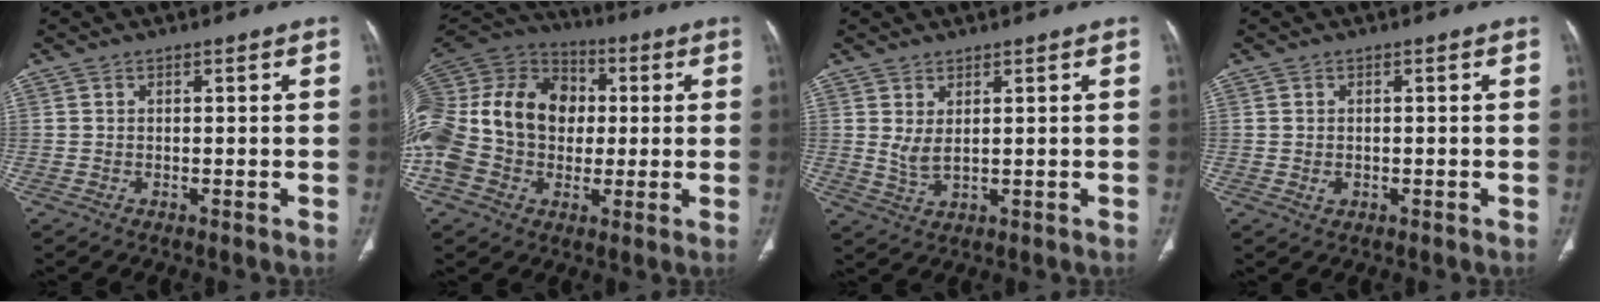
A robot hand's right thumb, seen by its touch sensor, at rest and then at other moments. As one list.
[{"total": 27.3, "force": [0.7, 20.3, 18.2], "torque": [-0.415, 0.058, 0.021]}, {"total": 3.5, "force": [1.1, 1.4, 3.0], "torque": [-0.062, -0.013, 0.032]}, {"total": 1.3, "force": [-0.2, 1.0, 0.8], "torque": [-0.012, 0.002, 0.002]}]